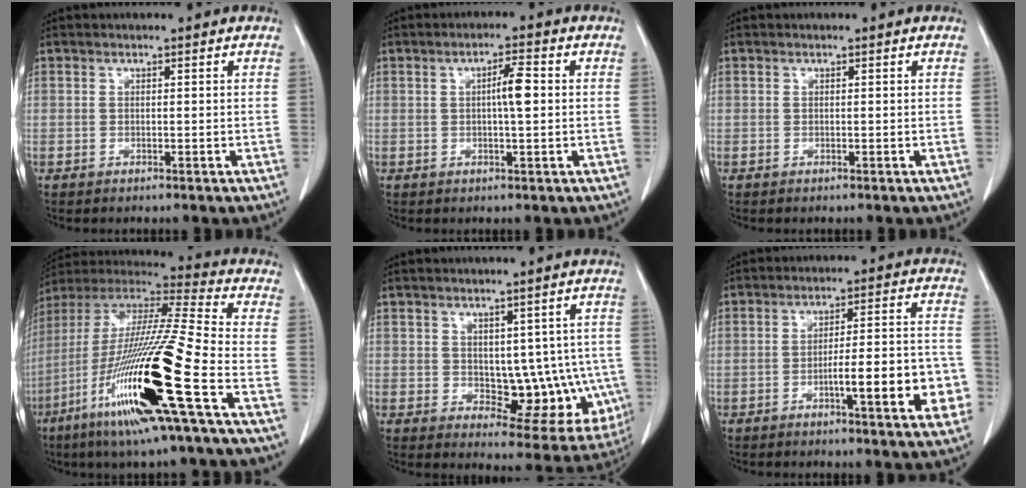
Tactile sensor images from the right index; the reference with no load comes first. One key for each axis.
{"total": 3.8, "fx": 0.3, "fy": 0.3, "fz": 3.8, "tx": -0.065, "ty": 0.003, "tz": 0.003}
{"total": 0.0}
{"total": 24.7, "fx": -9.2, "fy": 0.3, "fz": 22.9, "tx": -0.461, "ty": -0.044, "tz": -0.178}
{"total": 11.1, "fx": -0.6, "fy": 6.0, "fz": 9.3, "tx": -0.095, "ty": 0.009, "tz": 0.013}
{"total": 11.7, "fx": -4.0, "fy": 1.7, "fz": 10.9, "tx": -0.144, "ty": 0.019, "tz": -0.052}